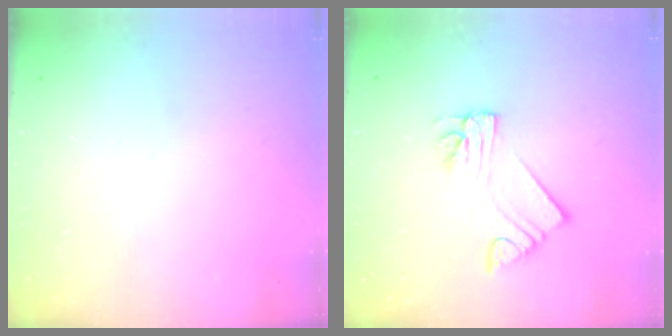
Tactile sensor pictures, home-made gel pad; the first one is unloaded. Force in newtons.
{"total": 4.5, "press": 4.5, "slide": 0.3}